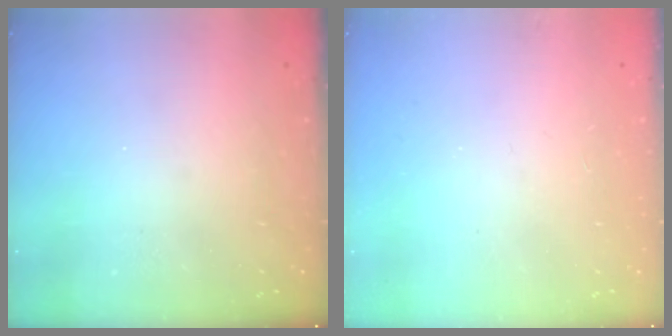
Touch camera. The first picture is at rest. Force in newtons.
{"total": 0.0}